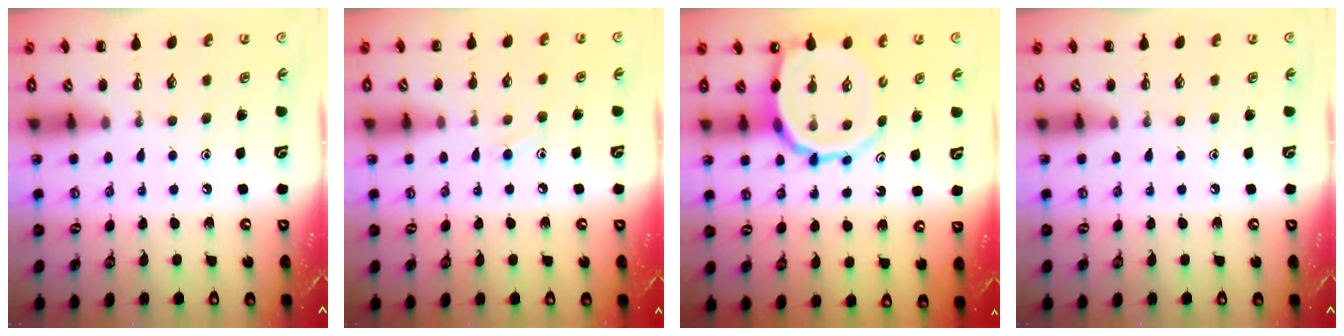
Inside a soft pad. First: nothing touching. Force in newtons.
{"total": 7.6, "press": 7.3, "slide": 2.3}
{"total": 11.1, "press": 10.7, "slide": 3.0}
{"total": 0.0}